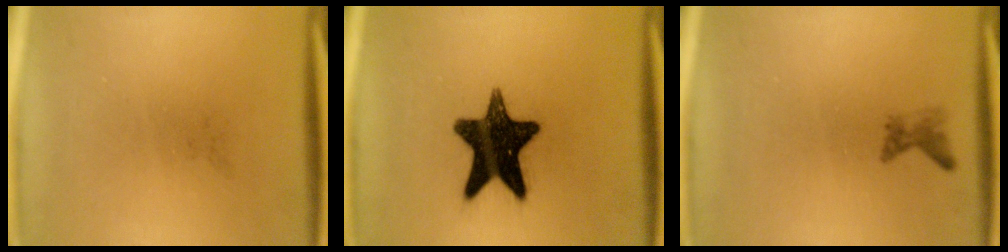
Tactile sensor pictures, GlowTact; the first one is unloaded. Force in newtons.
{"total": 15.3}
{"total": 1.2}